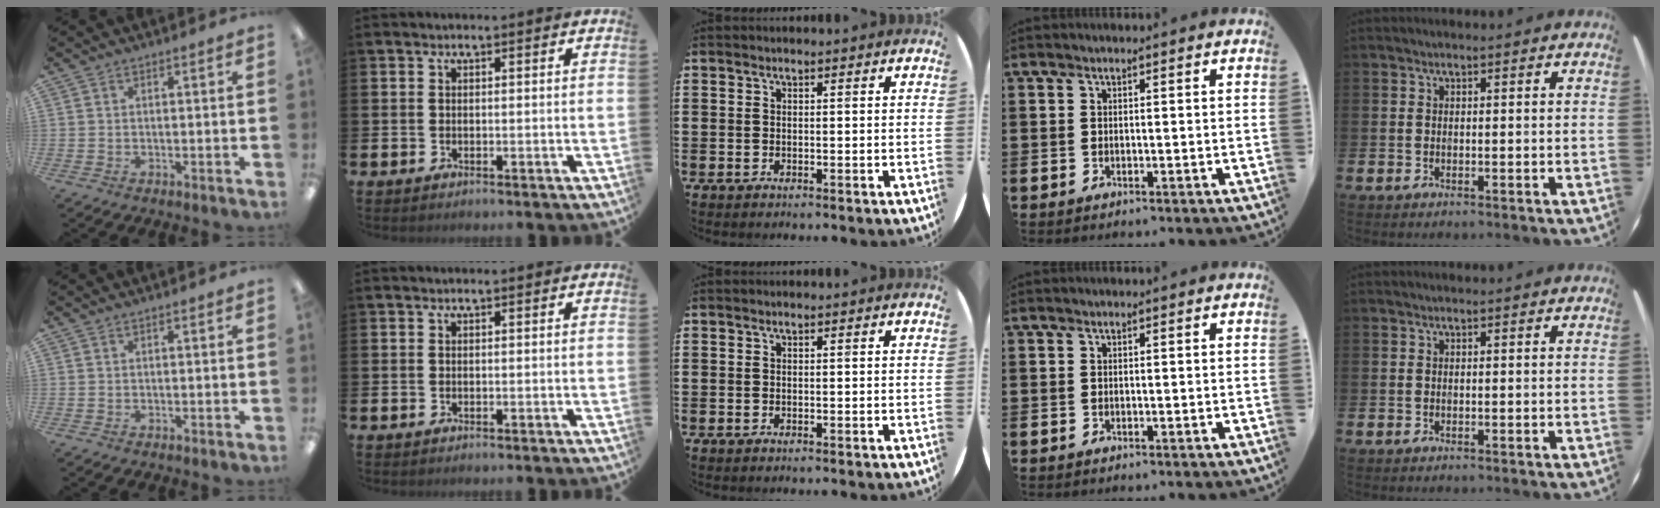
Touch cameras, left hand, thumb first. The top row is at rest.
{}